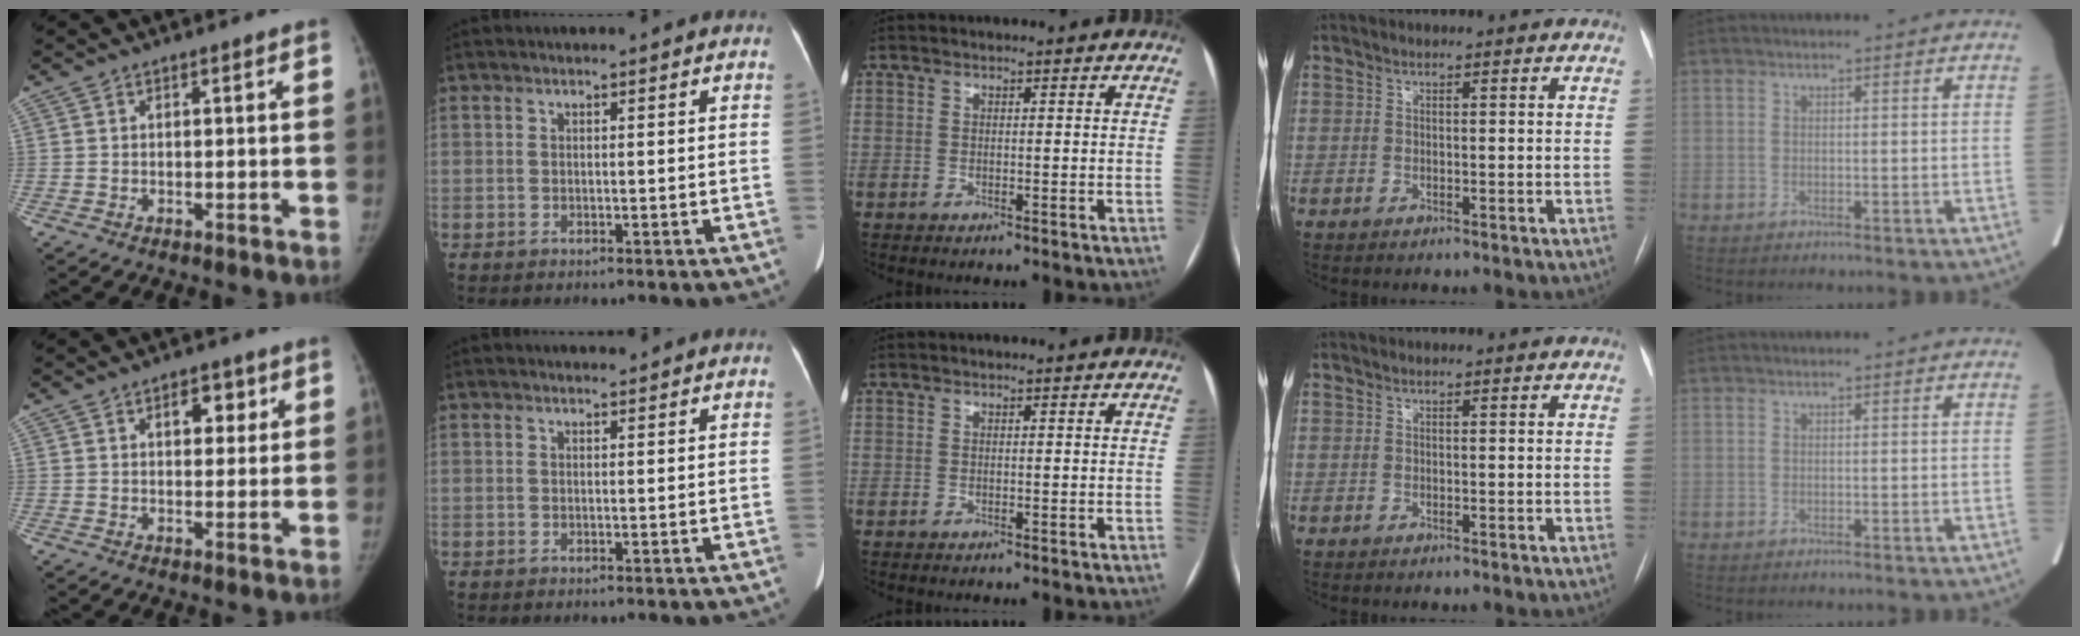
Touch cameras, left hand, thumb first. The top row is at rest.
{"thumb": {"total": 5.1, "force": [2.2, 3.1, 3.4], "torque": [-0.018, -0.006, 0.028]}, "index": {"total": 0.5, "force": [0.5, 0.0, -0.1], "torque": [-0.009, -0.003, 0.010]}}